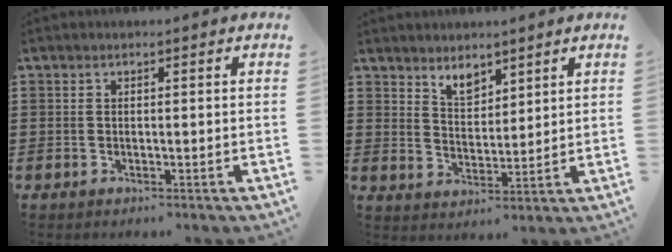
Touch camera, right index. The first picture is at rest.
{"total": 3.8, "force": [3.3, 1.6, 1.0], "torque": [-0.021, -0.005, 0.060]}